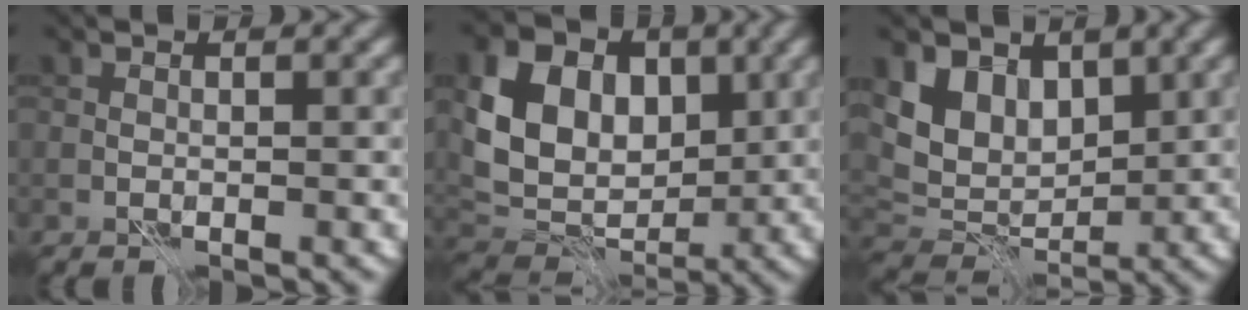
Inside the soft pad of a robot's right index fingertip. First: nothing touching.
{"total": 9.2, "force": [2.7, 6.8, 5.6], "torque": [-0.110, -0.004, 0.039]}
{"total": 5.7, "force": [2.9, 3.9, 2.9], "torque": [-0.058, -0.009, 0.045]}